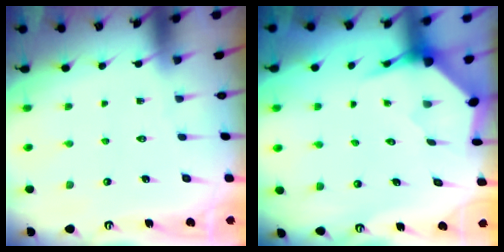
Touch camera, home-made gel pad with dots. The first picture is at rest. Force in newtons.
{"total": 4.0, "press": 3.9, "slide": 0.4}